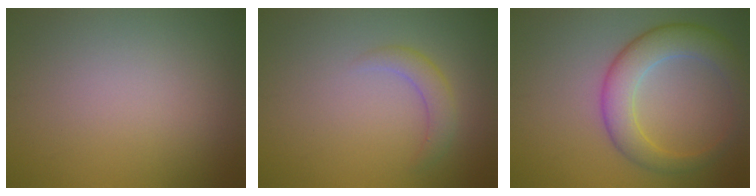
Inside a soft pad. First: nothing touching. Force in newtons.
{"total": 2.0, "press": 2.0, "slide": 0.1}
{"total": 5.4, "press": 5.4, "slide": 0.2}